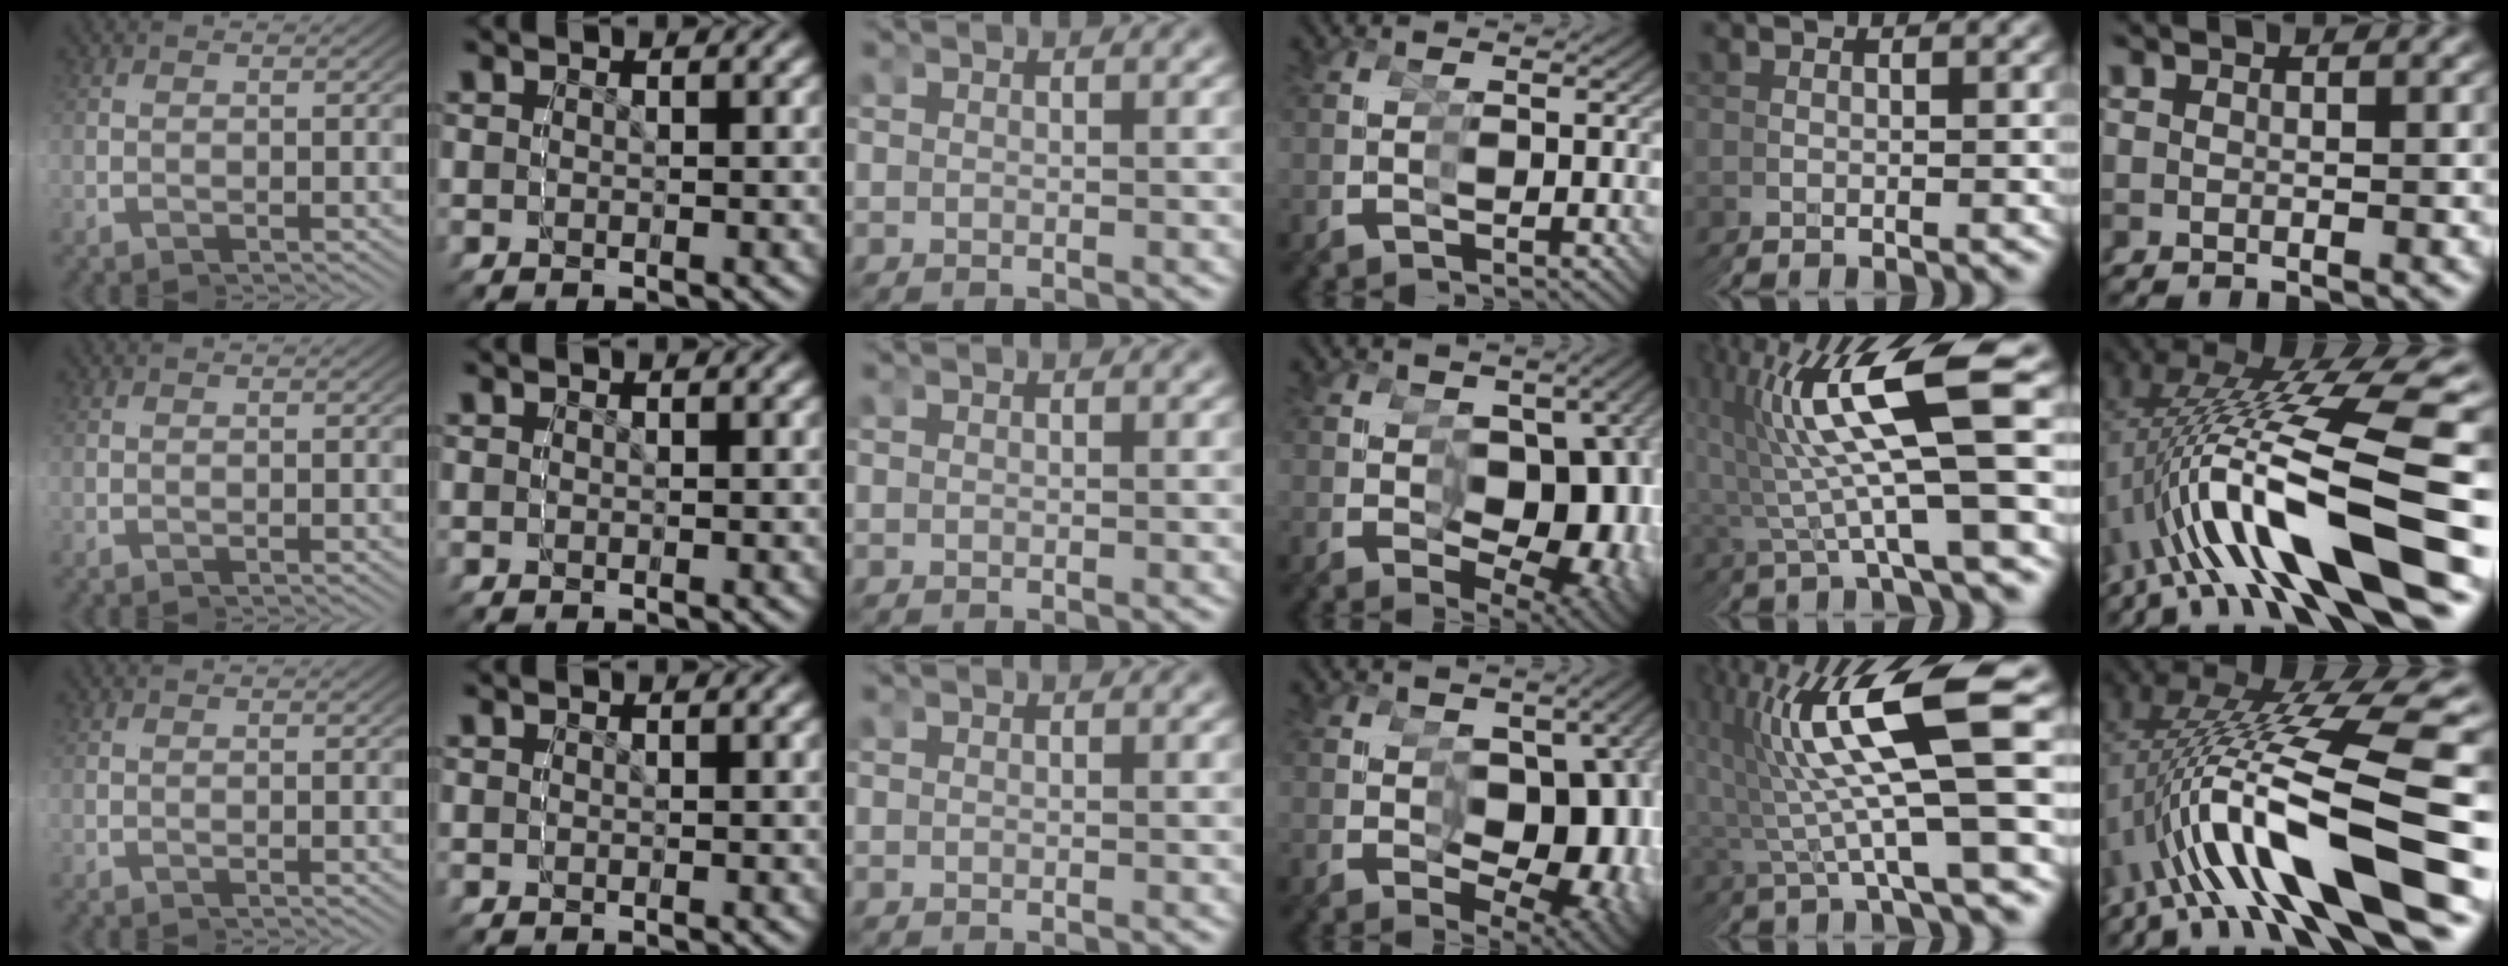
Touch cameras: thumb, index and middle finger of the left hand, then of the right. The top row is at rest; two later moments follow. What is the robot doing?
{"motion": "grasp_and_lifting", "object": "condiment"}